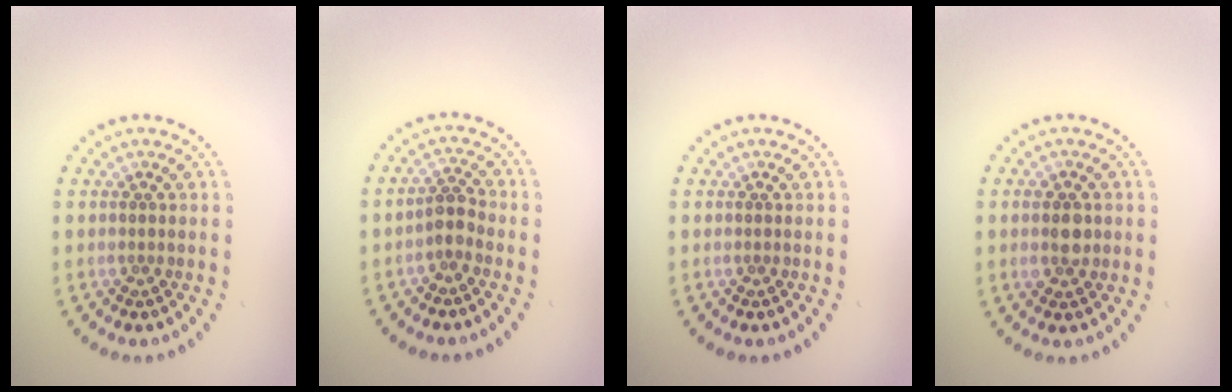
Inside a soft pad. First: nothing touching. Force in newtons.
{"total": 1.7, "press": 1.4, "slide": 0.9}
{"total": 0.0}
{"total": 2.6, "press": 2.5, "slide": 0.3}